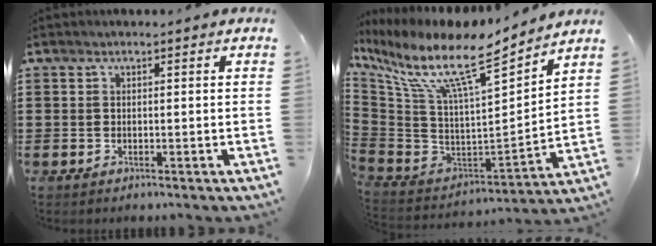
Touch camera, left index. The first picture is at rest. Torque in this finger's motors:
{"motor_torque": [2.14, 0.00, 1.05, 0.21]}